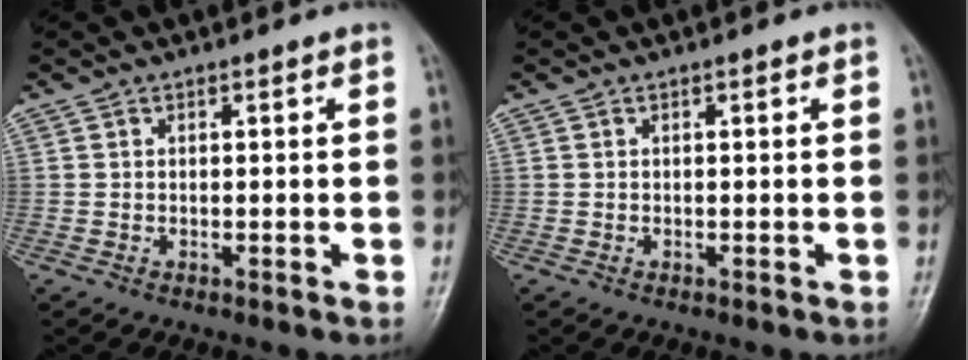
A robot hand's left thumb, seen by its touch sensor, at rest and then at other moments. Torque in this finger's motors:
{"motor_torque": [0.00, 0.00, -0.02, 0.00, 0.00]}